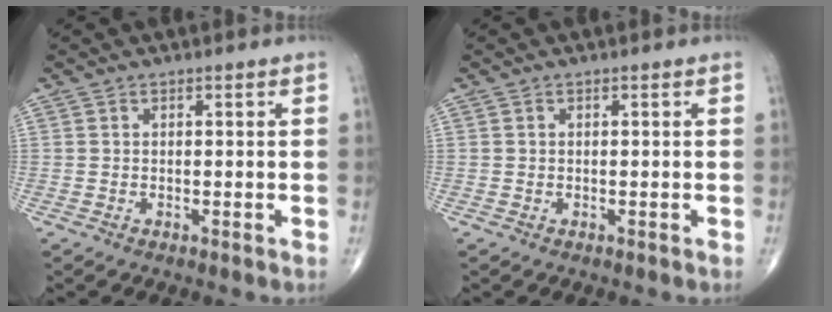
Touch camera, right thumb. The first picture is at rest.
{"total": 0.0}